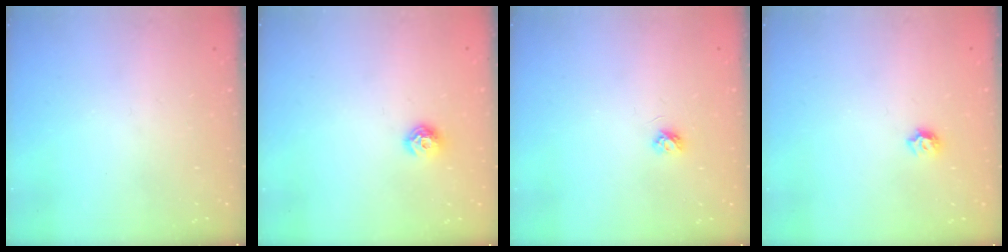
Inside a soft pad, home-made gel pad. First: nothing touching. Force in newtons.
{"total": 7.0, "press": 6.9, "slide": 0.9}
{"total": 3.3, "press": 3.3, "slide": 0.3}
{"total": 5.5, "press": 5.4, "slide": 0.7}